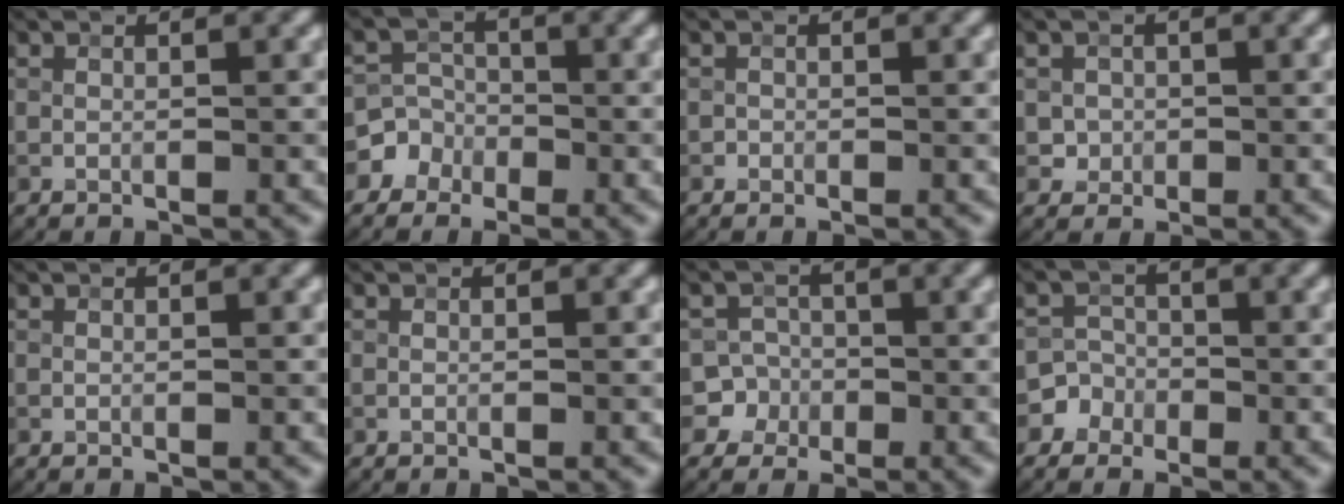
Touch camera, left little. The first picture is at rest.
{"total": 4.2, "force": [-2.2, 3.6, -0.2], "torque": [0.034, 0.006, -0.058]}
{"total": 0.5, "force": [-0.3, 0.4, -0.1], "torque": [0.003, 0.001, -0.005]}
{"total": 1.5, "force": [0.0, 1.5, 0.1], "torque": [0.014, 0.000, 0.000]}
{"total": 0.0}
{"total": 0.0}
{"total": 4.7, "force": [-1.5, 4.4, -0.2], "torque": [0.032, 0.009, -0.040]}
{"total": 3.9, "force": [-1.9, 3.3, -0.4], "torque": [0.044, 0.005, -0.049]}